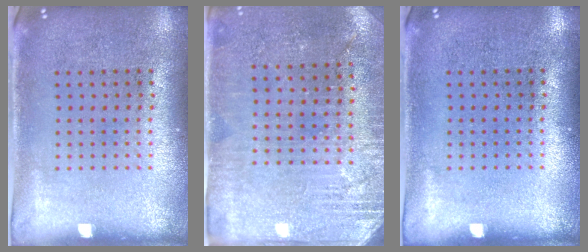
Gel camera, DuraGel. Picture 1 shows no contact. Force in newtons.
{"total": 2.8, "press": 2.7, "slide": 0.8}
{"total": 0.0}